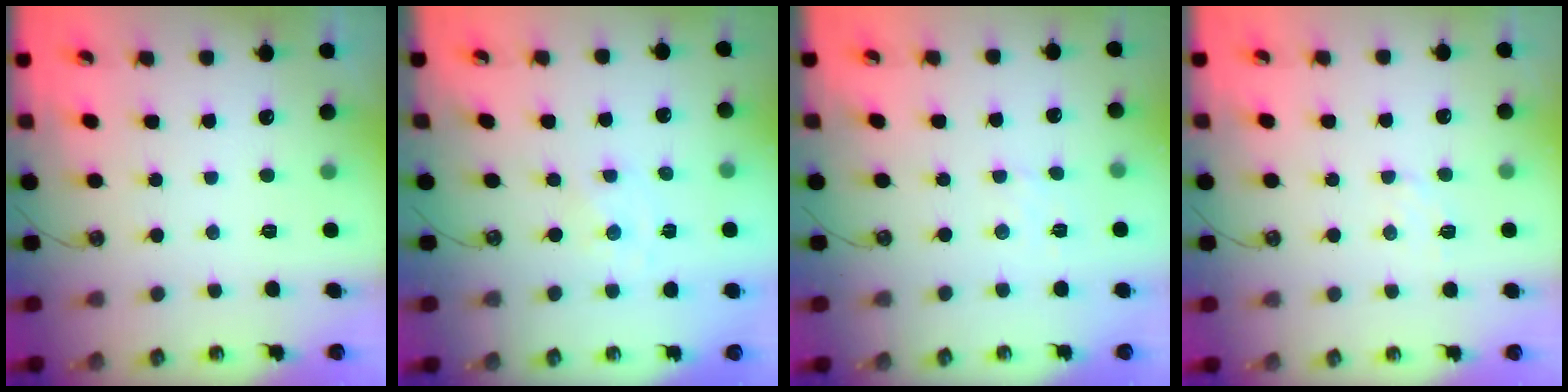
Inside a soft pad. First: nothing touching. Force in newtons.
{"total": 0.0}
{"total": 2.1, "press": 2.1, "slide": 0.4}
{"total": 5.4, "press": 5.3, "slide": 0.6}